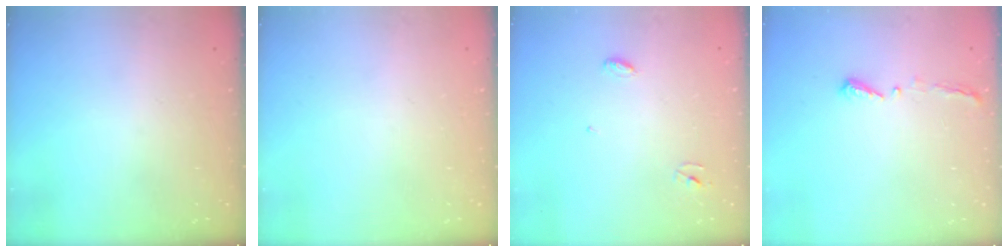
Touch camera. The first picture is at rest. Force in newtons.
{"total": 0.0}
{"total": 3.3, "press": 3.3, "slide": 0.3}
{"total": 4.4, "press": 4.3, "slide": 0.6}